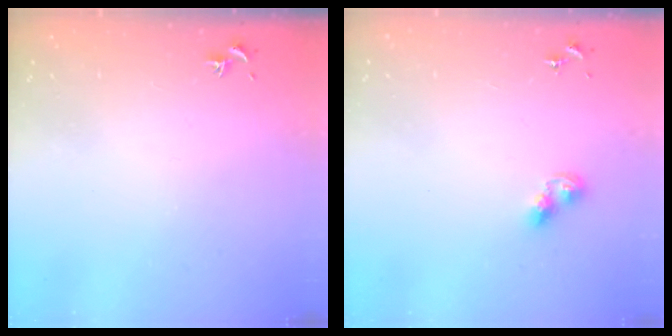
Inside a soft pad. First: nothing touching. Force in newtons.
{"total": 5.7, "press": 5.7, "slide": 0.4}